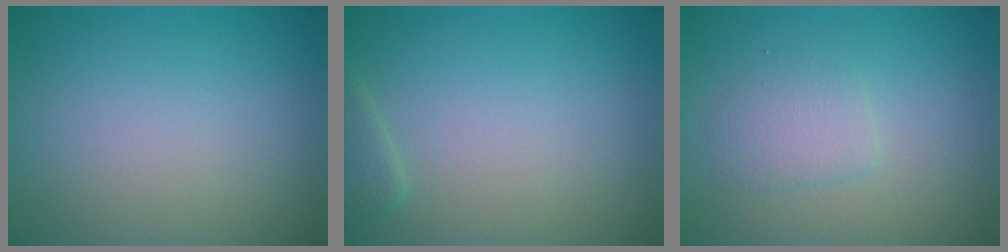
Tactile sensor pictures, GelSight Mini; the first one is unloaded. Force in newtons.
{"total": 1.2, "press": 1.2, "slide": 0.1}
{"total": 1.9, "press": 1.9, "slide": 0.1}